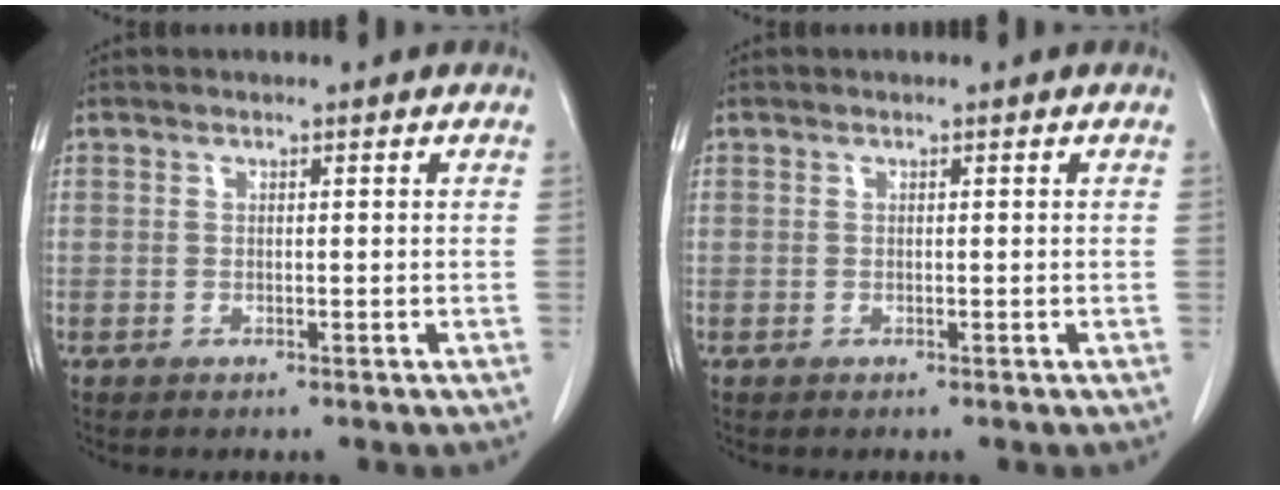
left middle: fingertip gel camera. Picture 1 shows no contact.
{"total": 0.0}